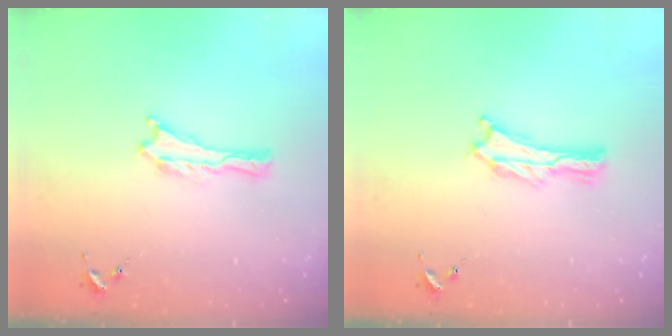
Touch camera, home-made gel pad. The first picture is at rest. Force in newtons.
{"total": 0.8, "press": 0.7, "slide": 0.2}